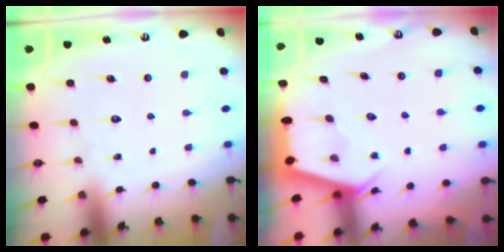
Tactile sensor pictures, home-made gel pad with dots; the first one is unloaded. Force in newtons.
{"total": 2.8, "press": 2.8, "slide": 0.4}